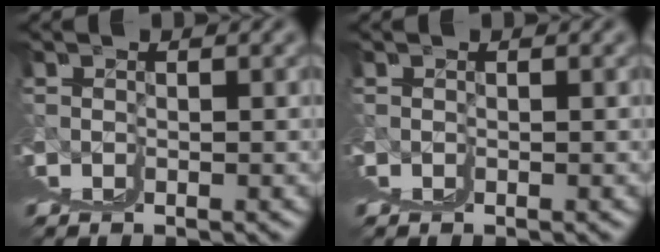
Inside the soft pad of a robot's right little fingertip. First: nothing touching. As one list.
[{"total": 0.0}]